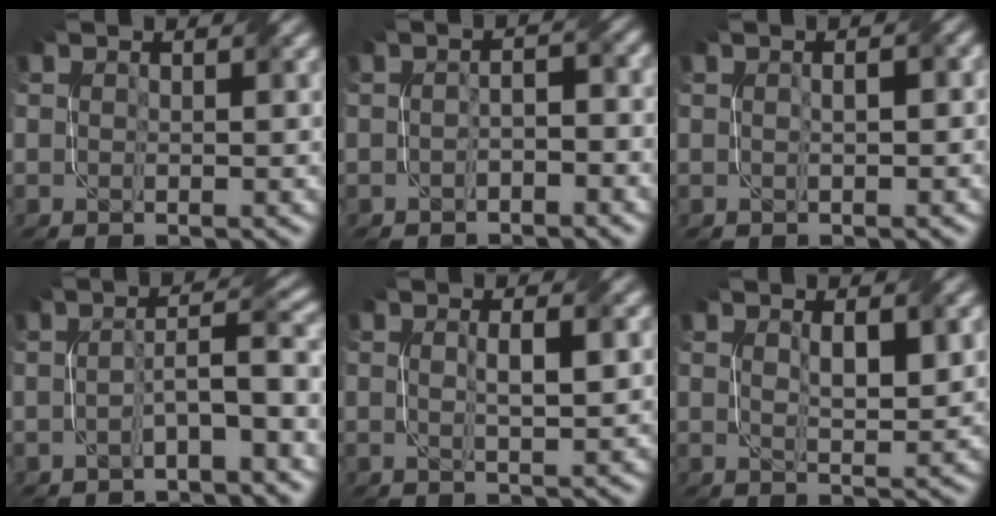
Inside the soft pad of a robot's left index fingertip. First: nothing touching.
{"total": 2.0, "force": [-1.1, 0.7, 1.5], "torque": [-0.028, 0.006, -0.018]}
{"total": 2.0, "force": [0.5, 0.8, 1.8], "torque": [-0.017, 0.006, -0.001]}
{"total": 3.8, "force": [-1.3, 0.5, 3.5], "torque": [-0.061, 0.018, -0.026]}
{"total": 2.0, "force": [0.3, 0.3, 2.0], "torque": [-0.034, 0.005, 0.006]}
{"total": 2.5, "force": [0.8, 0.7, 2.2], "torque": [-0.043, 0.000, 0.020]}